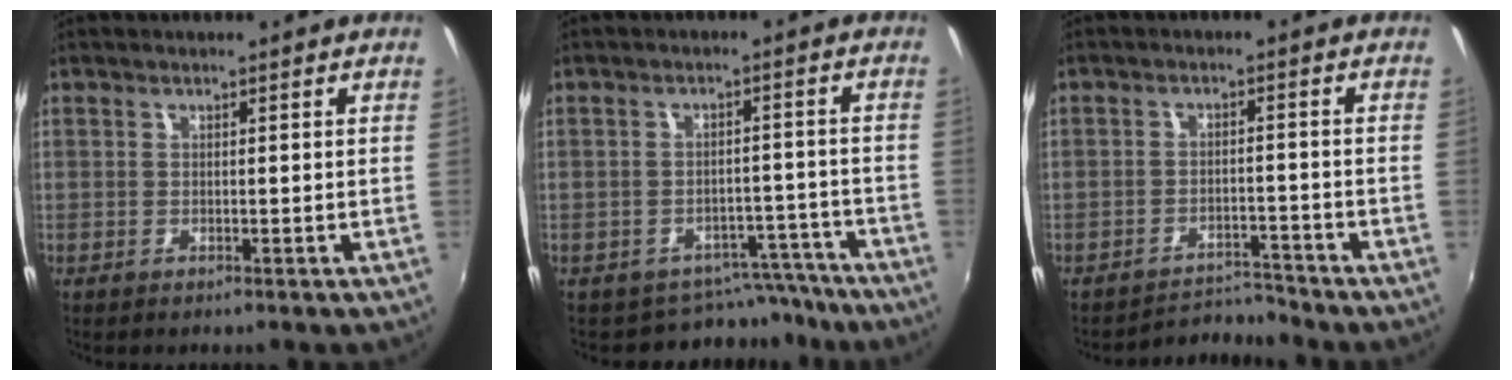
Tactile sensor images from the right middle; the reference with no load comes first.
{"total": 6.8, "force": [-5.9, 3.2, 0.2], "torque": [0.005, 0.025, -0.069]}
{"total": 5.3, "force": [-5.1, -0.6, -1.2], "torque": [0.006, 0.012, -0.085]}